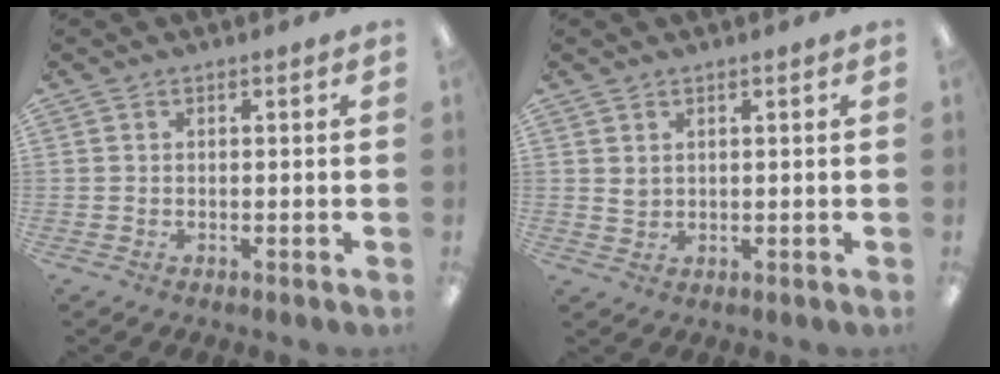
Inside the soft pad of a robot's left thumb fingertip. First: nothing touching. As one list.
[{"total": 1.9, "force": [1.2, 1.3, 0.7], "torque": [-0.017, 0.003, 0.022]}]